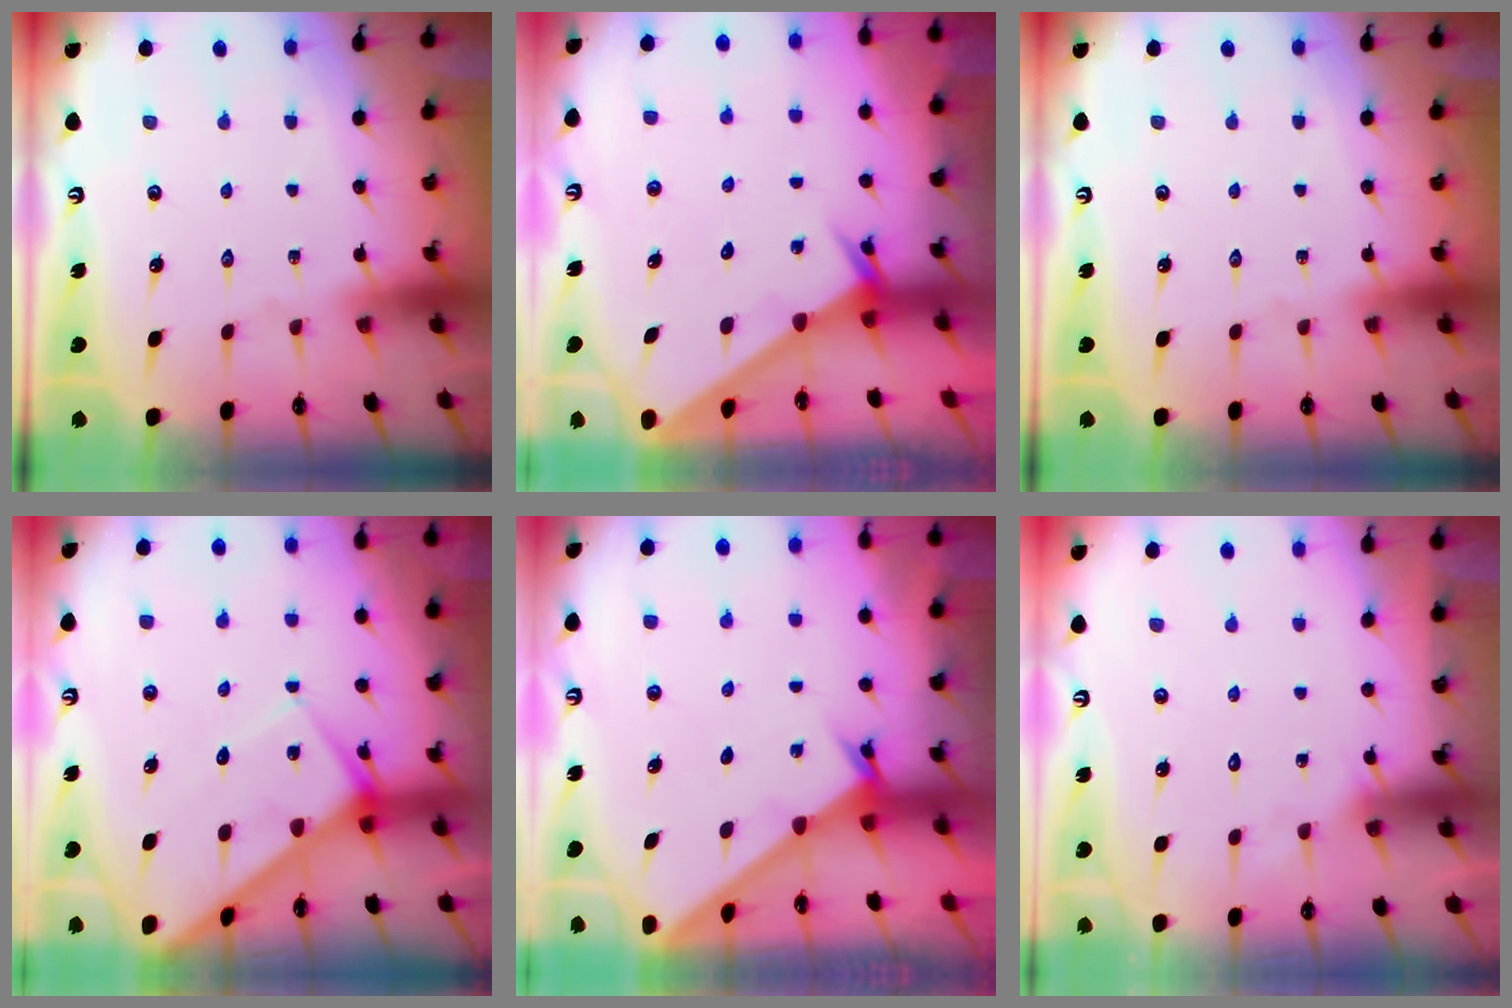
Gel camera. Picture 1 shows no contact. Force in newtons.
{"total": 2.5, "press": 2.5, "slide": 0.3}
{"total": 0.0}
{"total": 8.4, "press": 8.4, "slide": 0.8}
{"total": 2.0, "press": 2.0, "slide": 0.1}
{"total": 1.9, "press": 1.9, "slide": 0.1}